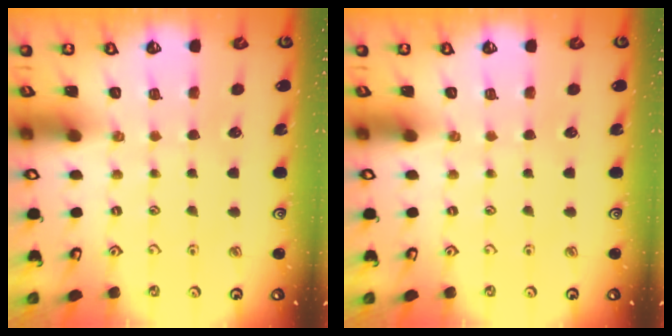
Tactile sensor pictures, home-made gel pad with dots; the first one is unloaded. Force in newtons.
{"total": 0.0}